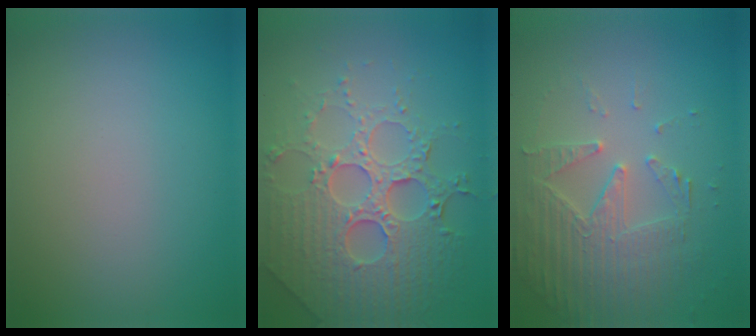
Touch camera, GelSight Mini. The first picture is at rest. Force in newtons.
{"total": 7.9, "press": 5.8, "slide": 5.4}
{"total": 3.9, "press": 3.7, "slide": 1.4}